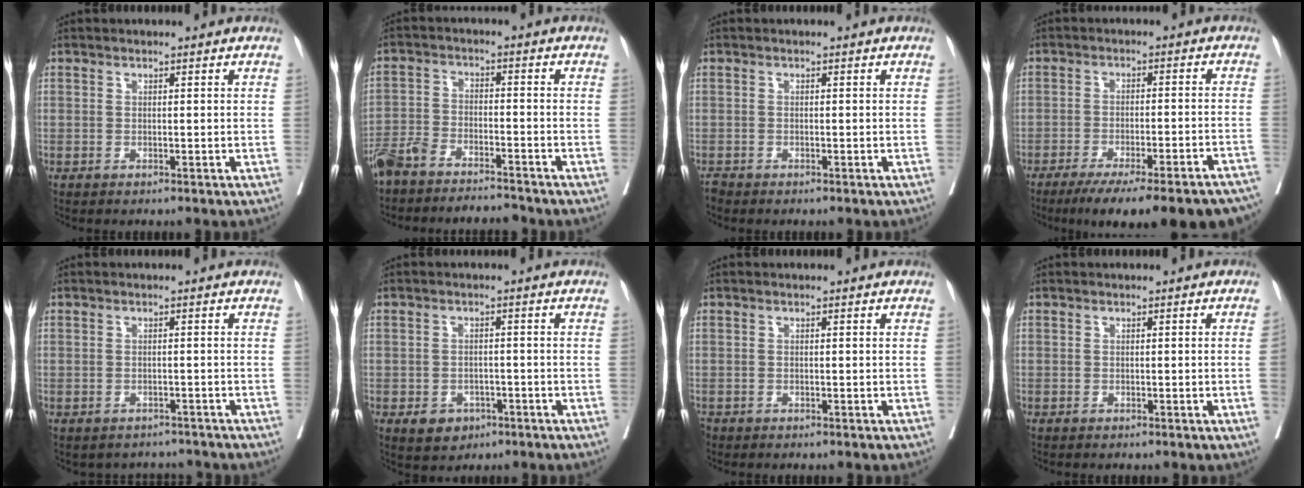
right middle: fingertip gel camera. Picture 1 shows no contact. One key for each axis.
{"total": 8.2, "fx": -7.6, "fy": 1.4, "fz": 2.9, "tx": -0.051, "ty": -0.002, "tz": -0.133}
{"total": 0.5, "fx": -0.5, "fy": 0.0, "fz": 0.0, "tx": -0.004, "ty": -0.005, "tz": -0.011}
{"total": 22.2, "fx": -18.4, "fy": 3.2, "fz": 12.1, "tx": -0.118, "ty": -0.015, "tz": -0.236}
{"total": 3.7, "fx": -3.3, "fy": 1.6, "fz": -0.3, "tx": 0.008, "ty": 0.009, "tz": -0.040}
{"total": 4.0, "fx": -2.0, "fy": 3.1, "fz": 1.7, "tx": -0.021, "ty": 0.002, "tz": -0.020}
{"total": 1.1, "fx": -0.8, "fy": 0.7, "fz": 0.3, "tx": -0.010, "ty": -0.004, "tz": -0.014}
{"total": 1.0, "fx": -0.1, "fy": -0.3, "fz": 0.9, "tx": -0.009, "ty": 0.001, "tz": -0.001}